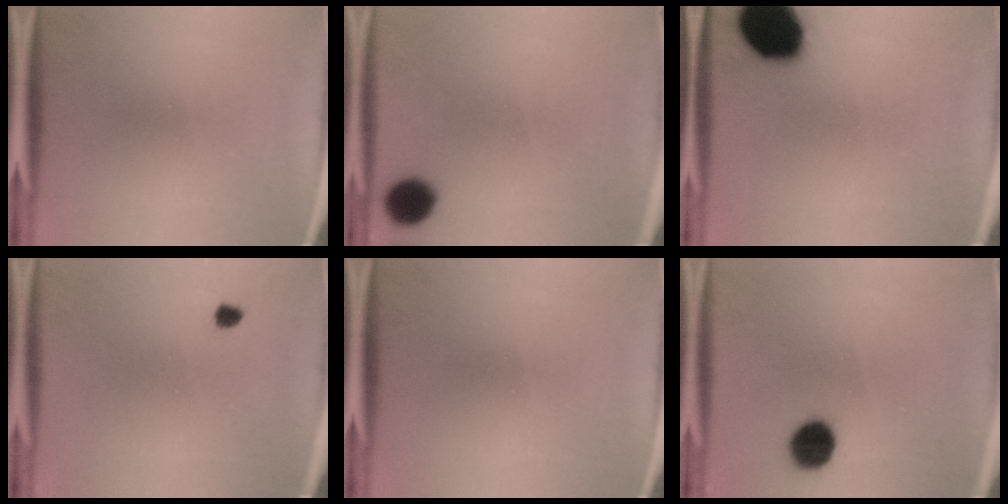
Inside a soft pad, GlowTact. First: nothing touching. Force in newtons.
{"total": 7.3}
{"total": 17.9}
{"total": 1.2}
{"total": 0.0}
{"total": 8.7}